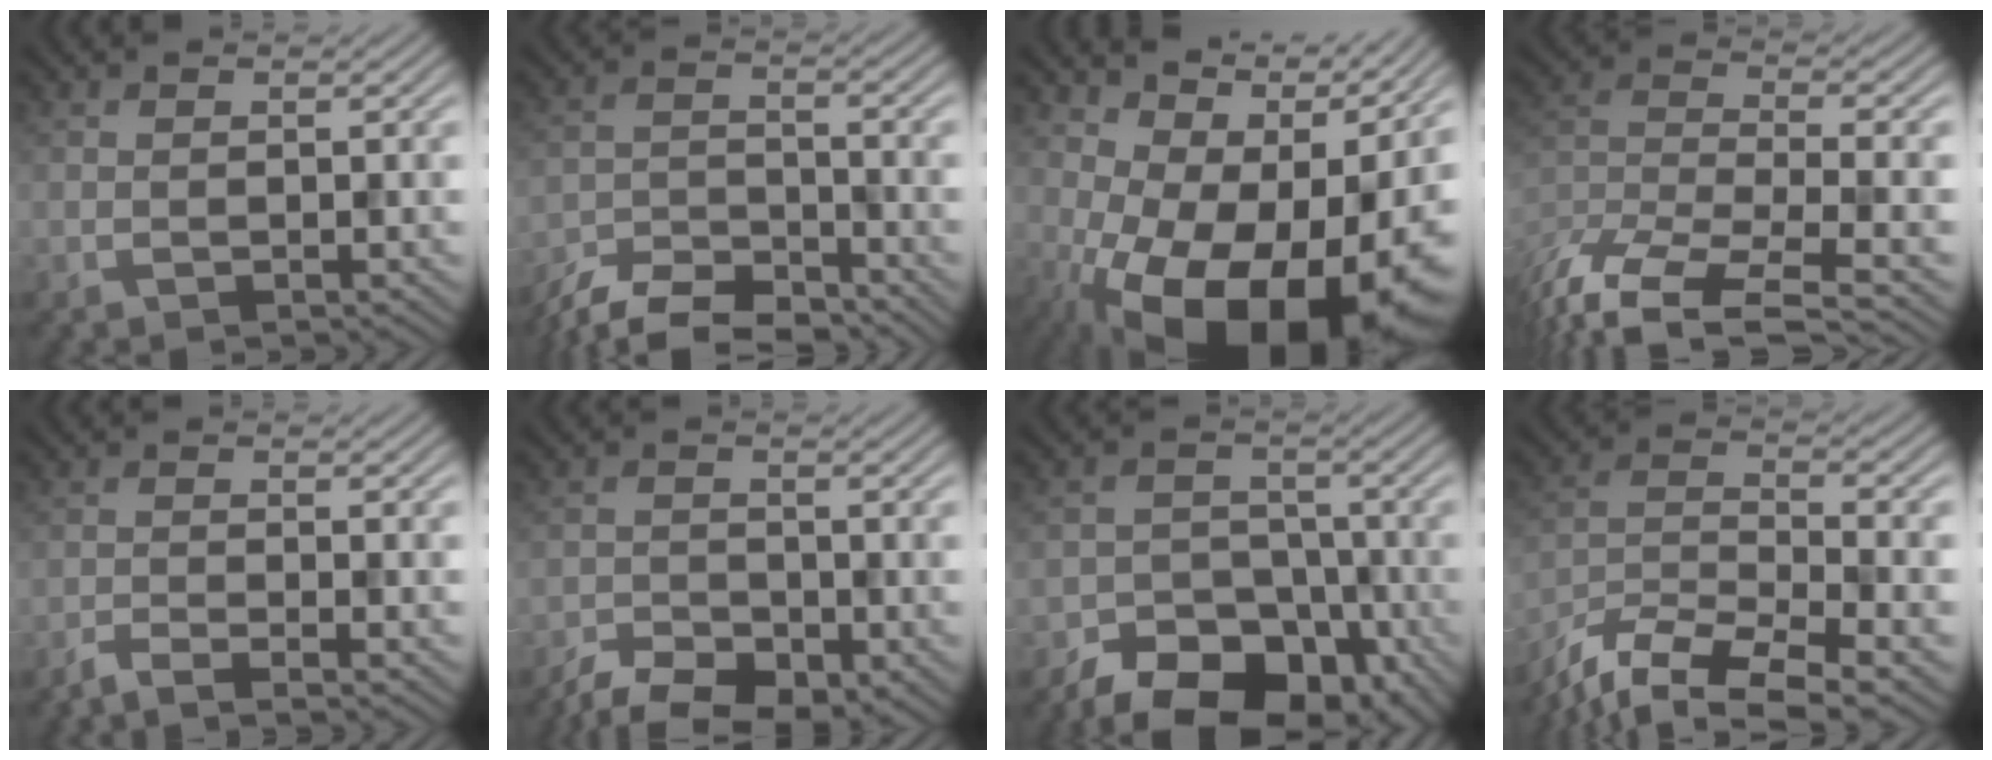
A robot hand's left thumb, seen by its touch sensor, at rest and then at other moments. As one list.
[{"total": 7.9, "force": [-7.2, 1.9, 2.6], "torque": [-0.053, -0.012, -0.137]}, {"total": 17.2, "force": [-2.3, 9.4, 14.2], "torque": [-0.187, -0.021, -0.007]}, {"total": 12.0, "force": [-9.0, 3.7, 7.0], "torque": [-0.170, -0.016, -0.166]}, {"total": 2.5, "force": [-1.8, 0.2, 1.7], "torque": [-0.030, -0.001, -0.045]}, {"total": 7.1, "force": [-5.4, 3.1, 3.4], "torque": [-0.058, -0.017, -0.089]}, {"total": 11.3, "force": [-7.5, 6.6, 5.2], "torque": [-0.077, -0.014, -0.123]}, {"total": 11.9, "force": [-9.4, 3.1, 6.6], "torque": [-0.140, -0.015, -0.175]}]